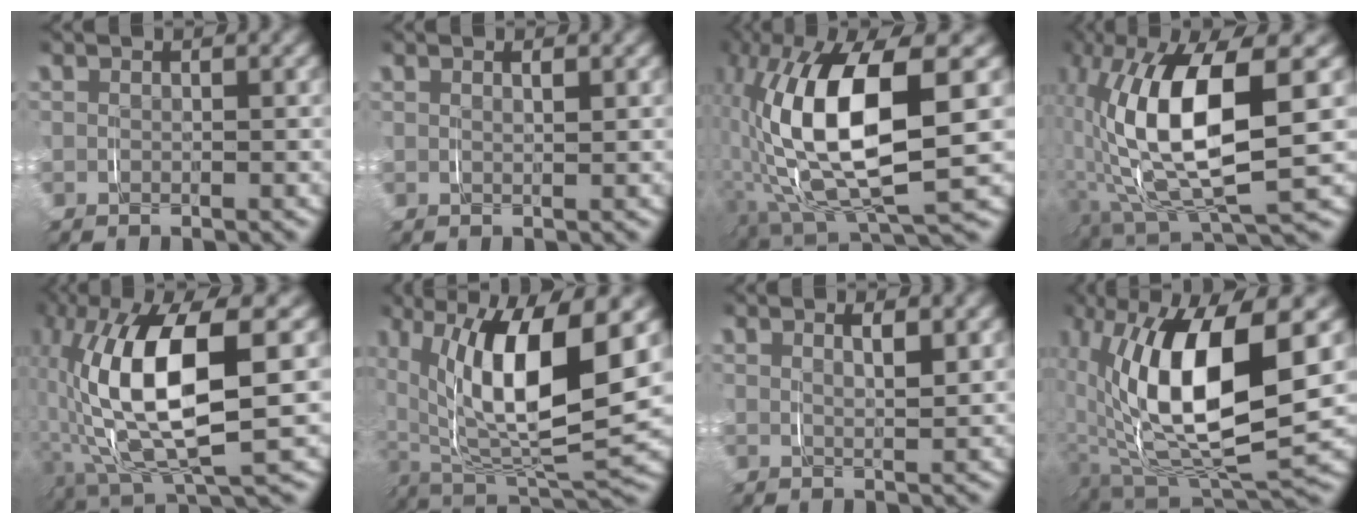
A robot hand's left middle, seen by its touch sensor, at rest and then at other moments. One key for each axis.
{"total": 1.0, "fx": 0.6, "fy": -0.1, "fz": 0.7, "tx": -0.011, "ty": 0.000, "tz": 0.011}
{"total": 15.3, "fx": 0.8, "fy": 6.9, "fz": 13.6, "tx": -0.279, "ty": -0.016, "tz": 0.031}
{"total": 13.7, "fx": 0.6, "fy": 5.8, "fz": 12.4, "tx": -0.253, "ty": -0.013, "tz": 0.025}
{"total": 13.8, "fx": 0.6, "fy": 6.0, "fz": 12.4, "tx": -0.254, "ty": -0.010, "tz": 0.023}
{"total": 14.3, "fx": 2.3, "fy": 6.5, "fz": 12.6, "tx": -0.213, "ty": 0.001, "tz": 0.047}
{"total": 2.0, "fx": 1.3, "fy": 0.1, "fz": 1.6, "tx": -0.028, "ty": -0.004, "tz": 0.025}
{"total": 16.7, "fx": 0.1, "fy": 8.5, "fz": 14.3, "tx": -0.279, "ty": -0.022, "tz": 0.023}